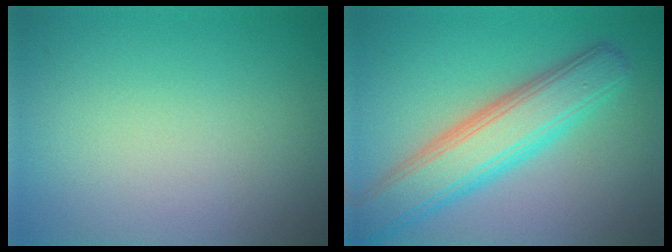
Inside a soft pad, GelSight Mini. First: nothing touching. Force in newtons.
{"total": 6.8, "press": 6.8, "slide": 0.1}